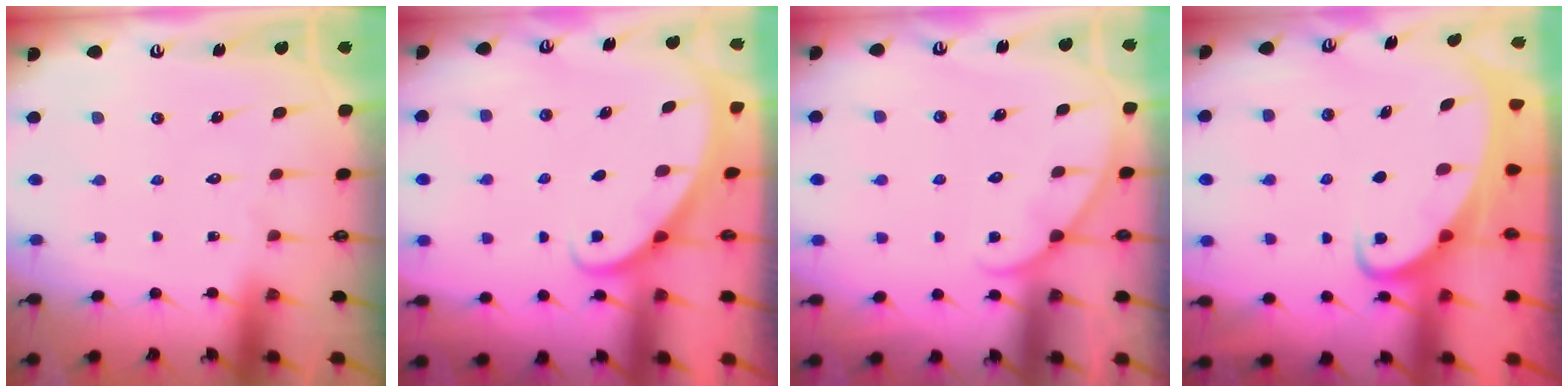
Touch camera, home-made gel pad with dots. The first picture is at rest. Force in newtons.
{"total": 2.1, "press": 2.1, "slide": 0.1}
{"total": 3.9, "press": 3.9, "slide": 0.3}
{"total": 2.6, "press": 2.6, "slide": 0.5}